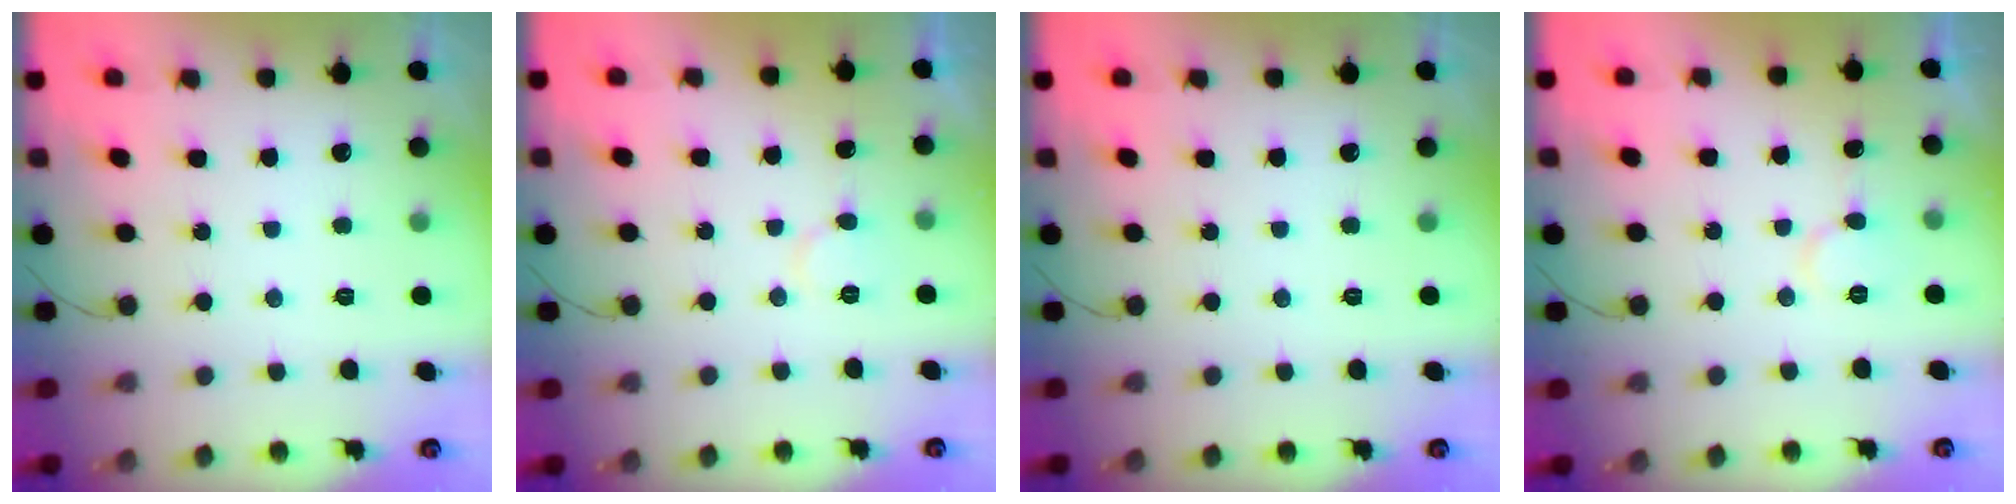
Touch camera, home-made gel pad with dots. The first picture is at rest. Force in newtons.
{"total": 5.3, "press": 5.2, "slide": 0.5}
{"total": 0.0}
{"total": 7.0, "press": 7.0, "slide": 0.5}